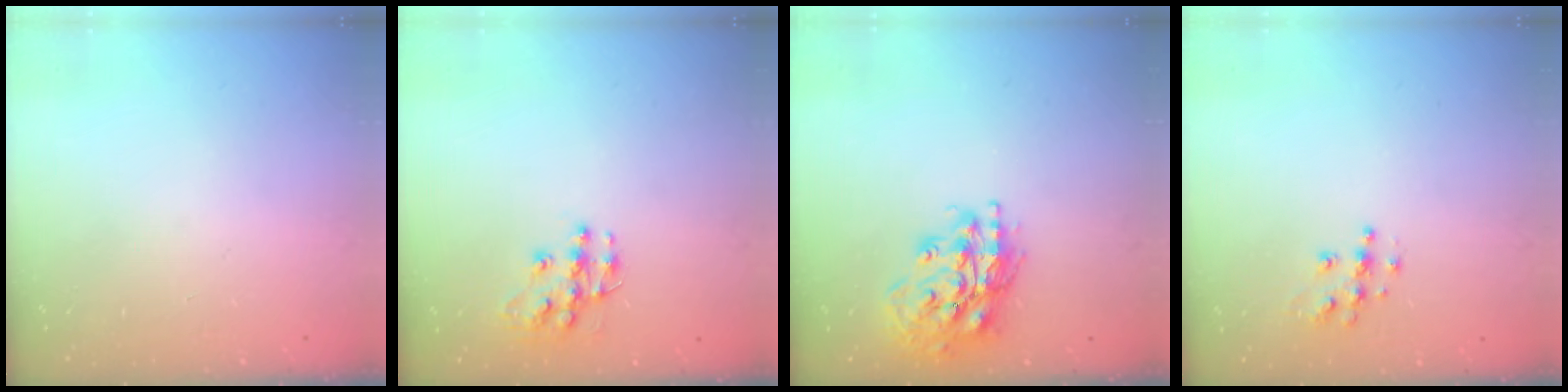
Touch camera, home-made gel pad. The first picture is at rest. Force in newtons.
{"total": 10.0, "press": 10.0, "slide": 0.6}
{"total": 17.4, "press": 17.3, "slide": 2.4}
{"total": 7.8, "press": 7.8, "slide": 0.2}